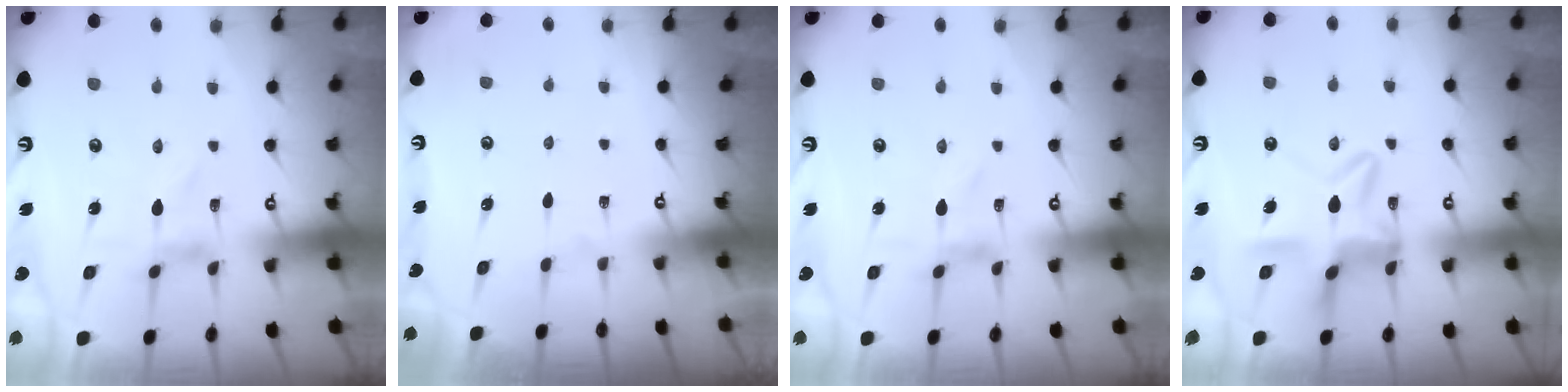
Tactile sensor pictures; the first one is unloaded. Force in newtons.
{"total": 0.0}
{"total": 0.0}
{"total": 11.1, "press": 11.0, "slide": 1.1}